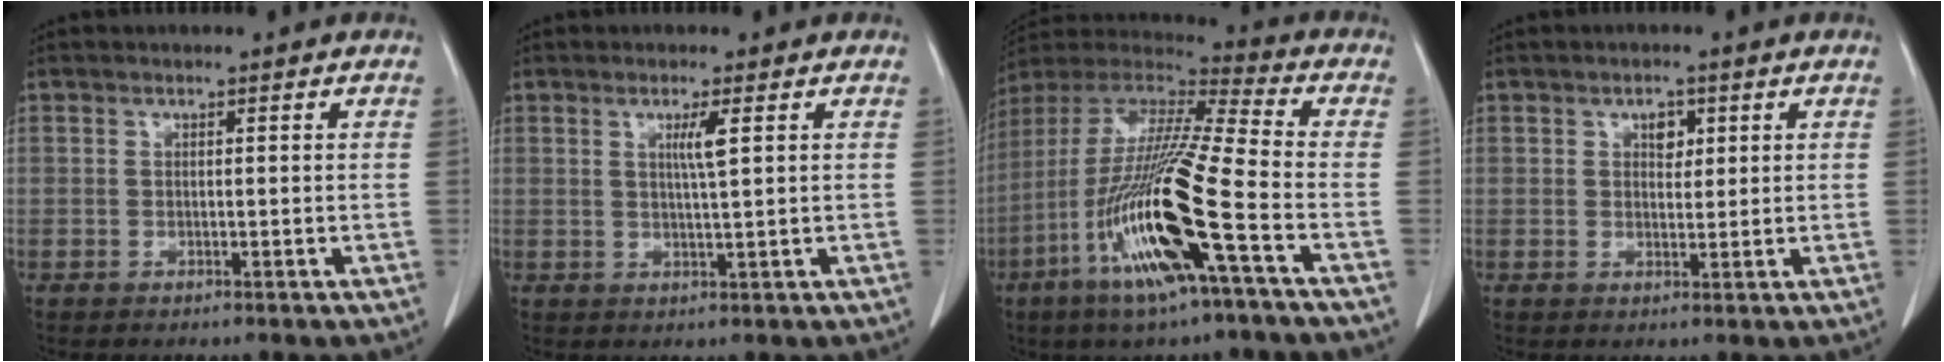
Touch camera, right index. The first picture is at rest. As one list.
[{"total": 2.8, "force": [1.0, -0.3, 2.6], "torque": [-0.049, -0.004, 0.017]}, {"total": 20.7, "force": [-7.8, 0.7, 19.1], "torque": [-0.413, -0.033, -0.157]}, {"total": 2.4, "force": [1.0, 1.5, 1.5], "torque": [-0.020, 0.001, 0.015]}]